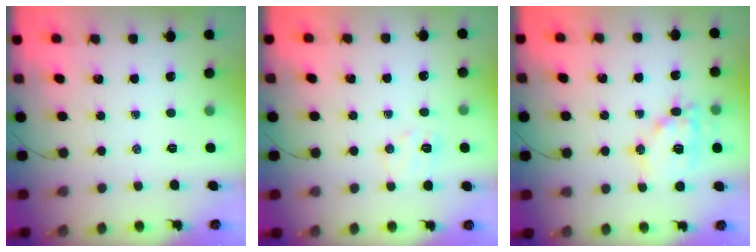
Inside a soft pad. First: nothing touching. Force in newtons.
{"total": 5.7, "press": 5.5, "slide": 1.3}
{"total": 13.3, "press": 13.2, "slide": 1.7}